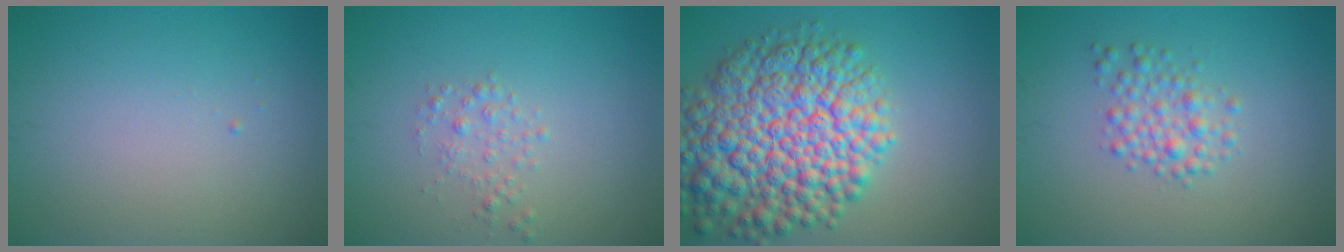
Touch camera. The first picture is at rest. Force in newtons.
{"total": 1.4, "press": 1.4, "slide": 0.0}
{"total": 12.2, "press": 12.2, "slide": 0.4}
{"total": 2.6, "press": 2.6, "slide": 0.1}